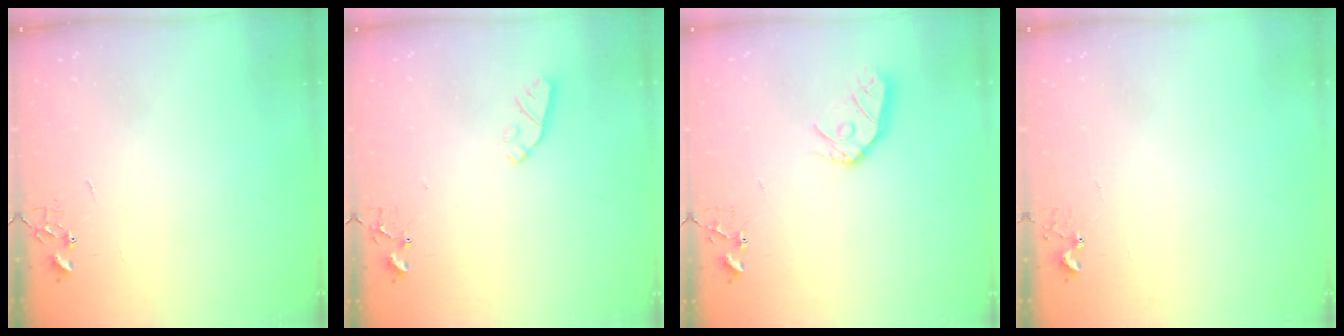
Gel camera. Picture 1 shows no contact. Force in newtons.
{"total": 6.6, "press": 6.6, "slide": 0.2}
{"total": 10.7, "press": 10.6, "slide": 1.2}
{"total": 3.8, "press": 3.8, "slide": 0.3}